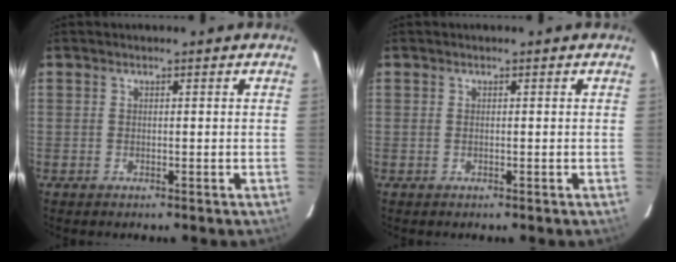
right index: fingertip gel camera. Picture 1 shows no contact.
{"total": 0.0}